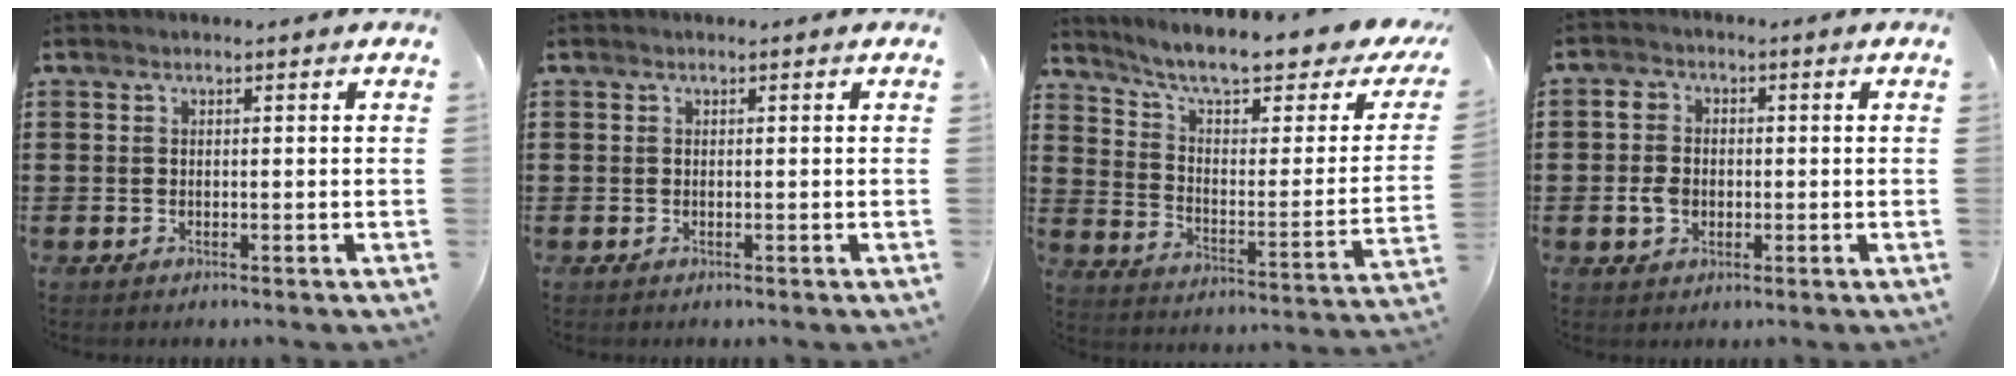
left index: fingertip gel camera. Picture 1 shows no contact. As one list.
[{"total": 0.0}, {"total": 8.9, "force": [7.0, 0.9, 5.3], "torque": [-0.115, -0.053, 0.114]}, {"total": 4.2, "force": [-0.7, 3.4, 2.4], "torque": [-0.063, 0.004, -0.018]}]